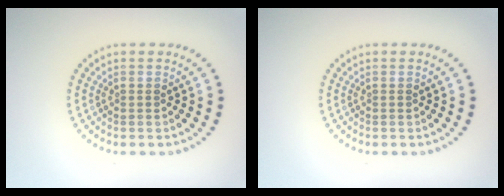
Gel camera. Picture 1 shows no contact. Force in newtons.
{"total": 0.0}